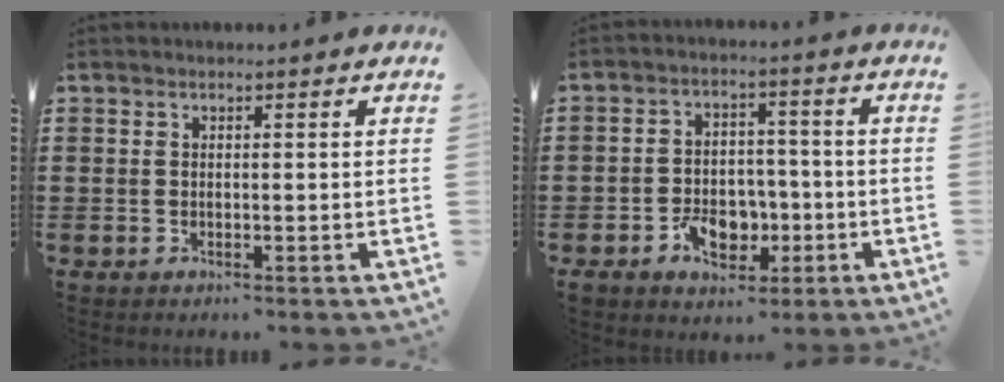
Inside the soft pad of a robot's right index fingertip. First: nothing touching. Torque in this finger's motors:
{"motor_torque": [1.78, 0.36, 0.26, 0.14]}